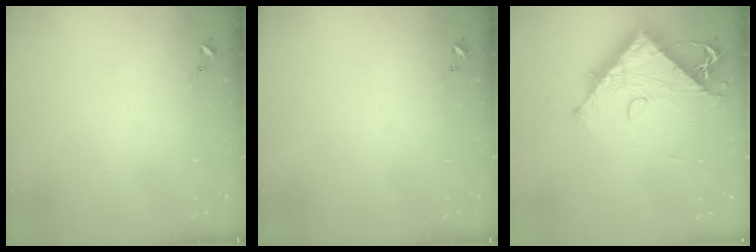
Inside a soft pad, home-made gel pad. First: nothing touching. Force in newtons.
{"total": 0.0}
{"total": 12.7, "press": 12.7, "slide": 1.5}